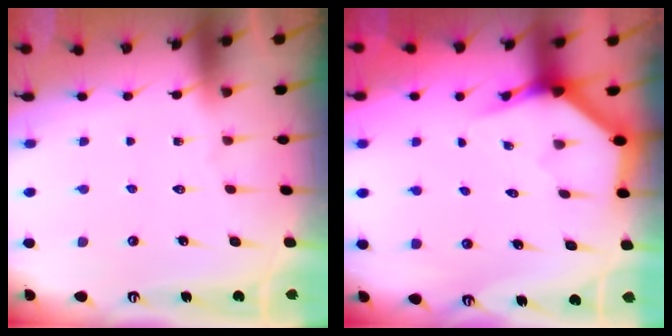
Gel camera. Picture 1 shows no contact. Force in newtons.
{"total": 3.9, "press": 3.9, "slide": 0.2}